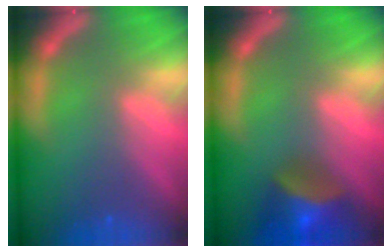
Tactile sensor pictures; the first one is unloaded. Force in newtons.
{"total": 6.5}